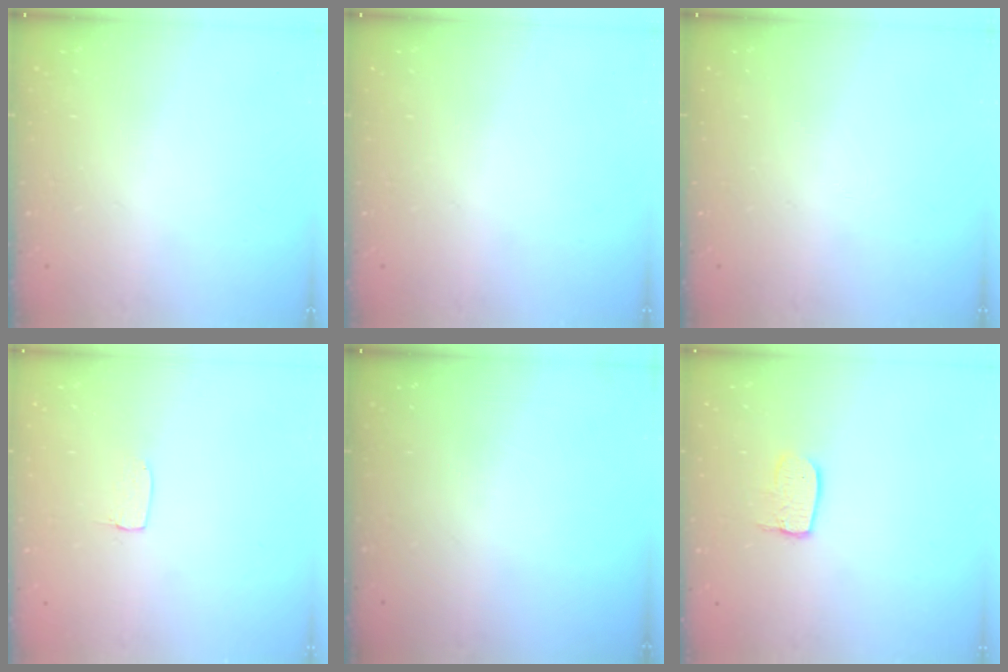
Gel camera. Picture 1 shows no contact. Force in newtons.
{"total": 0.0}
{"total": 0.0}
{"total": 3.2, "press": 3.2, "slide": 0.1}
{"total": 0.0}
{"total": 7.0, "press": 7.0, "slide": 0.3}